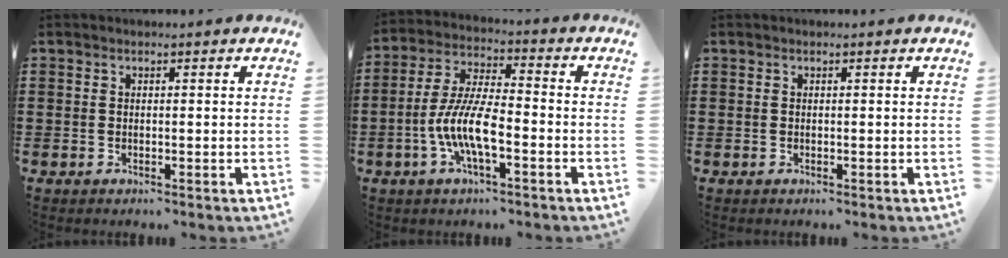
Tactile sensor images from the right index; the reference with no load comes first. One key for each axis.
{"total": 8.9, "fx": -3.1, "fy": 2.6, "fz": 8.0, "tx": -0.181, "ty": -0.009, "tz": -0.064}
{"total": 0.0}